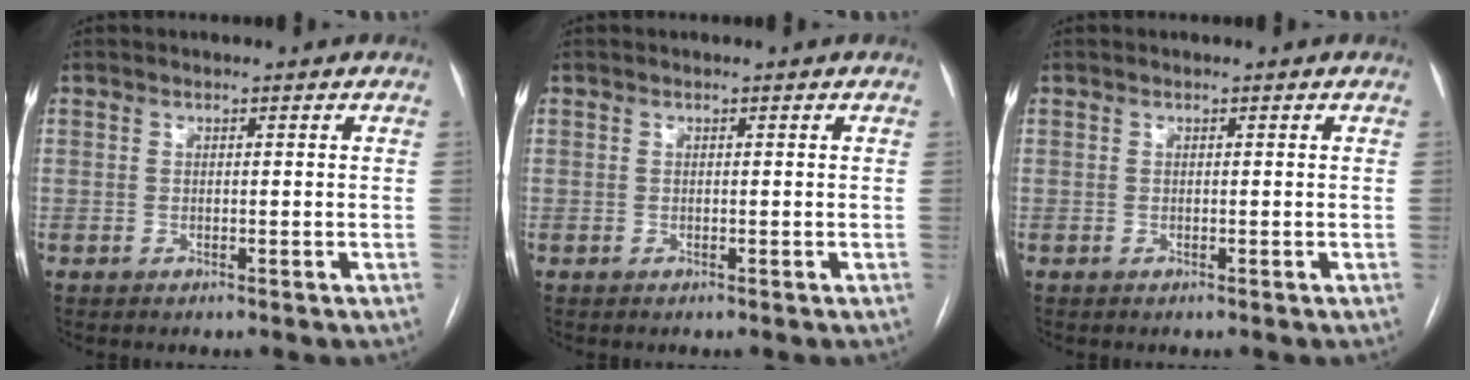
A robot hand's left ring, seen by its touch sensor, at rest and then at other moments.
{"total": 0.0}
{"total": 0.0}